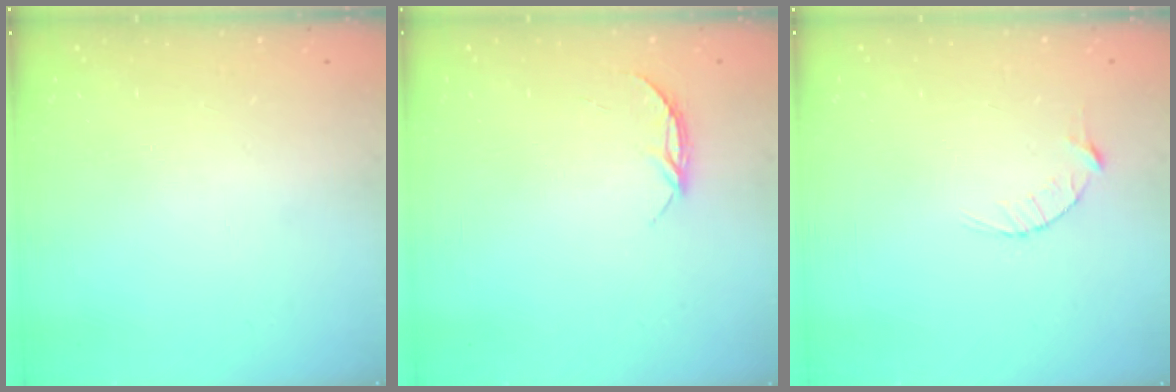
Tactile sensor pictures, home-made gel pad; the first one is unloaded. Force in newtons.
{"total": 4.3, "press": 4.3, "slide": 0.5}
{"total": 2.9, "press": 2.9, "slide": 0.4}